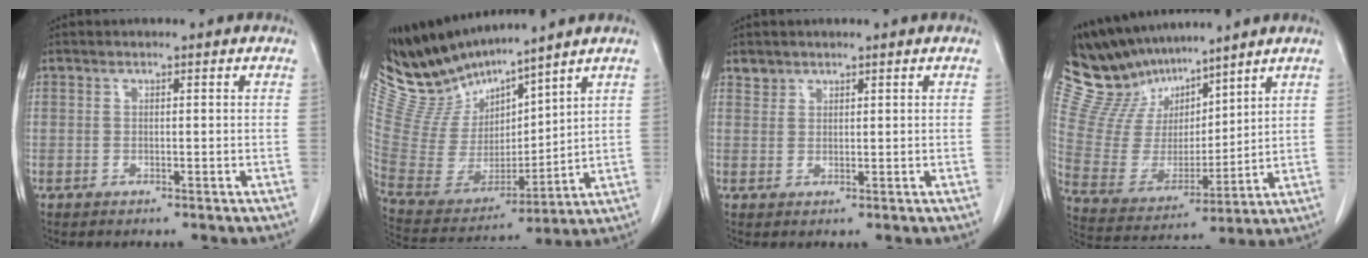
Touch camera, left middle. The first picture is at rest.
{"total": 11.9, "force": [11.6, 0.7, 2.6], "torque": [-0.082, -0.005, 0.254]}
{"total": 1.5, "force": [1.2, 0.8, -0.2], "torque": [0.010, 0.004, 0.020]}
{"total": 14.3, "force": [12.9, 4.9, 4.0], "torque": [-0.095, 0.017, 0.258]}